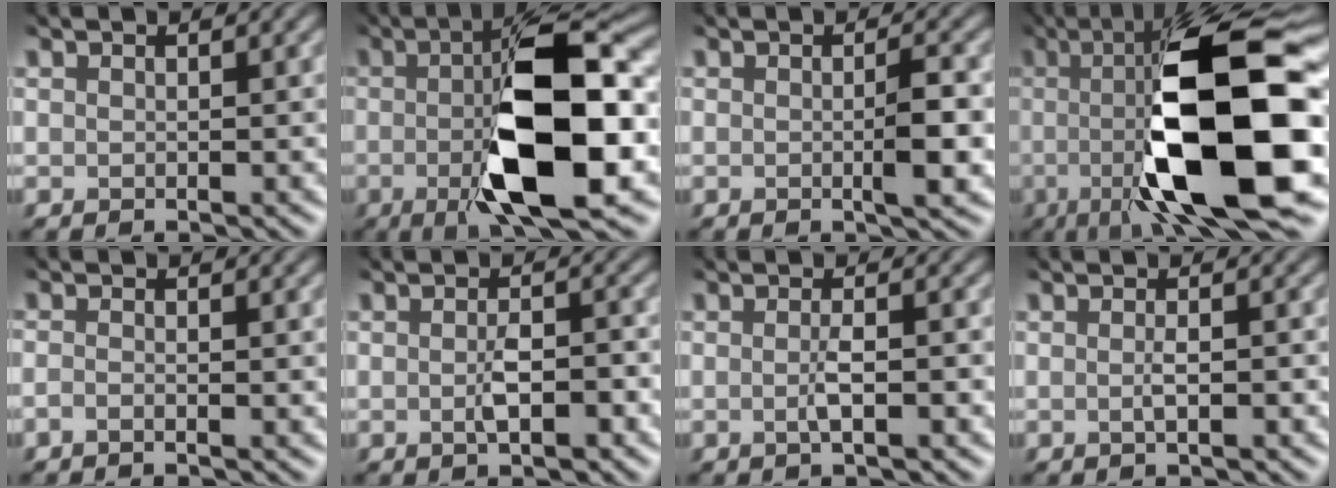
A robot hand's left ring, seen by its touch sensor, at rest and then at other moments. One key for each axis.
{"total": 12.1, "fx": -1.7, "fy": 3.6, "fz": 11.5, "tx": -0.172, "ty": -0.003, "tz": -0.032}
{"total": 3.0, "fx": -0.7, "fy": 0.6, "fz": 2.8, "tx": -0.043, "ty": -0.002, "tz": -0.006}
{"total": 14.8, "fx": -1.9, "fy": 3.7, "fz": 14.2, "tx": -0.194, "ty": 0.001, "tz": -0.041}
{"total": 1.4, "fx": -1.0, "fy": 0.4, "fz": 0.9, "tx": -0.012, "ty": -0.002, "tz": -0.023}
{"total": 2.5, "fx": -1.3, "fy": 0.9, "fz": 2.0, "tx": -0.036, "ty": -0.004, "tz": -0.016}
{"total": 1.8, "fx": -1.1, "fy": 0.4, "fz": 1.4, "tx": -0.024, "ty": -0.003, "tz": -0.016}
{"total": 1.6, "fx": -0.5, "fy": 0.6, "fz": 1.4, "tx": -0.013, "ty": -0.006, "tz": -0.015}